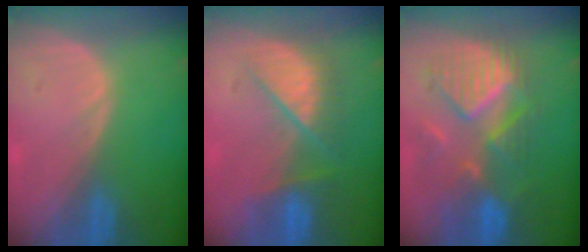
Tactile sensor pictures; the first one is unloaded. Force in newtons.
{"total": 7.4, "press": 7.4, "slide": 0.5}
{"total": 10.2, "press": 9.5, "slide": 3.7}